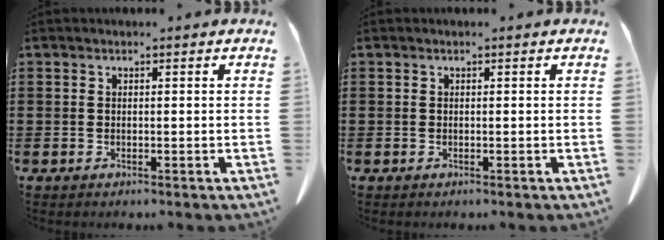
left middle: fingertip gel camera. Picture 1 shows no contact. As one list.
[{"total": 0.0}]